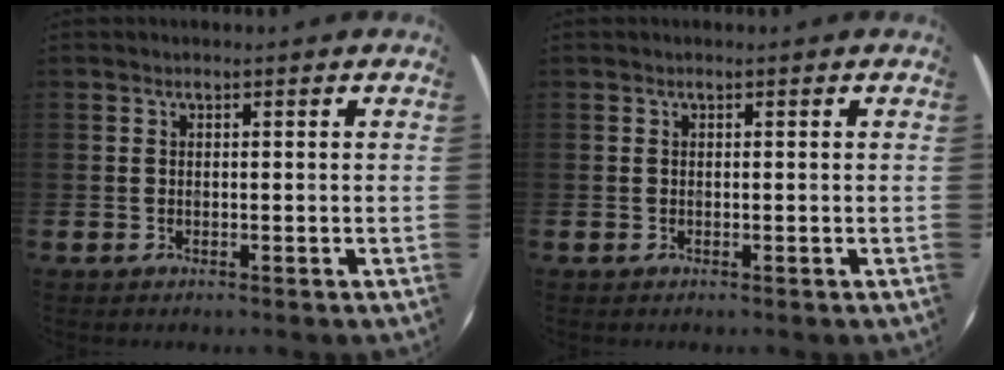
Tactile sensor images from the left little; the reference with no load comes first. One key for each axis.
{"total": 0.0}